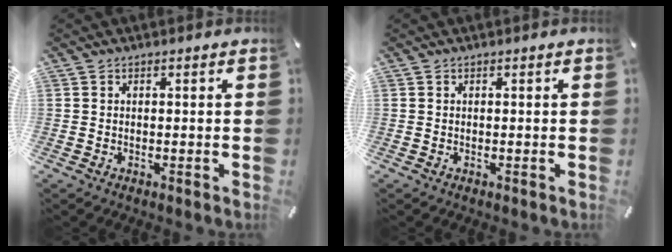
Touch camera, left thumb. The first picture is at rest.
{"total": 0.0}